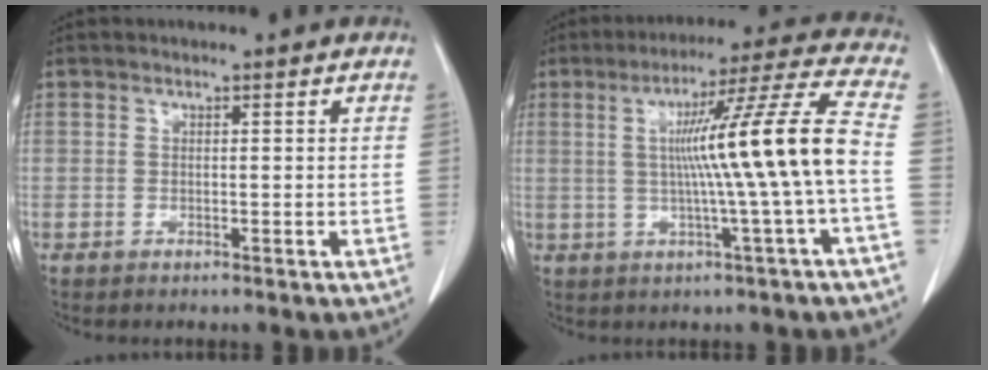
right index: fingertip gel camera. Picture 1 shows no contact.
{"total": 14.3, "force": [-0.5, -2.4, 14.1], "torque": [-0.217, 0.008, -0.008]}